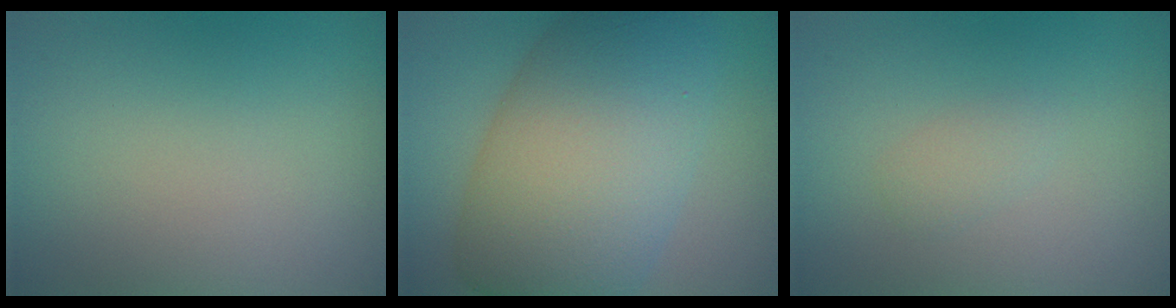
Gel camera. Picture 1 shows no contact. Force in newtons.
{"total": 12.0, "press": 12.0, "slide": 0.2}
{"total": 1.1, "press": 1.1, "slide": 0.1}